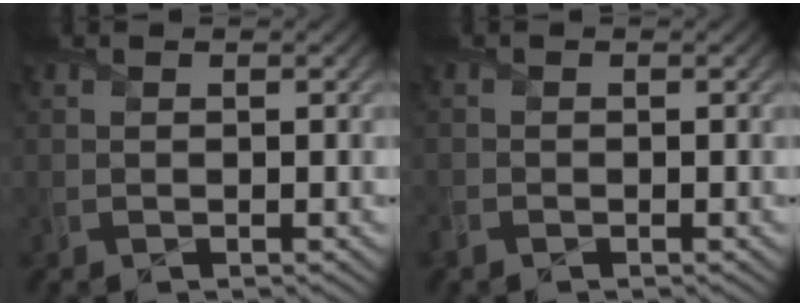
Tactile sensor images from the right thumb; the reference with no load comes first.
{"total": 1.1, "force": [-0.9, 0.6, 0.3], "torque": [-0.009, -0.004, -0.023]}